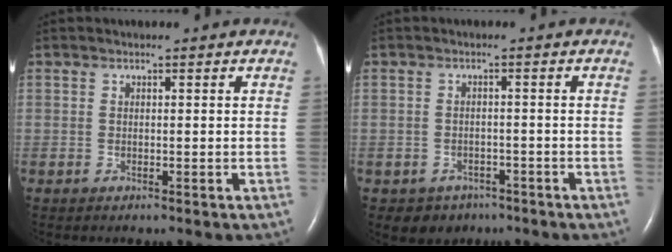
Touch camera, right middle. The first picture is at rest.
{"total": 3.7, "force": [-2.3, 2.8, 0.1], "torque": [-0.005, 0.010, -0.030]}